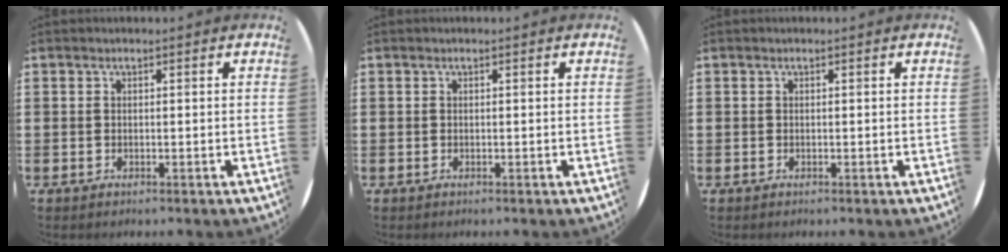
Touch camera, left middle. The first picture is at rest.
{"total": 0.0}
{"total": 0.0}